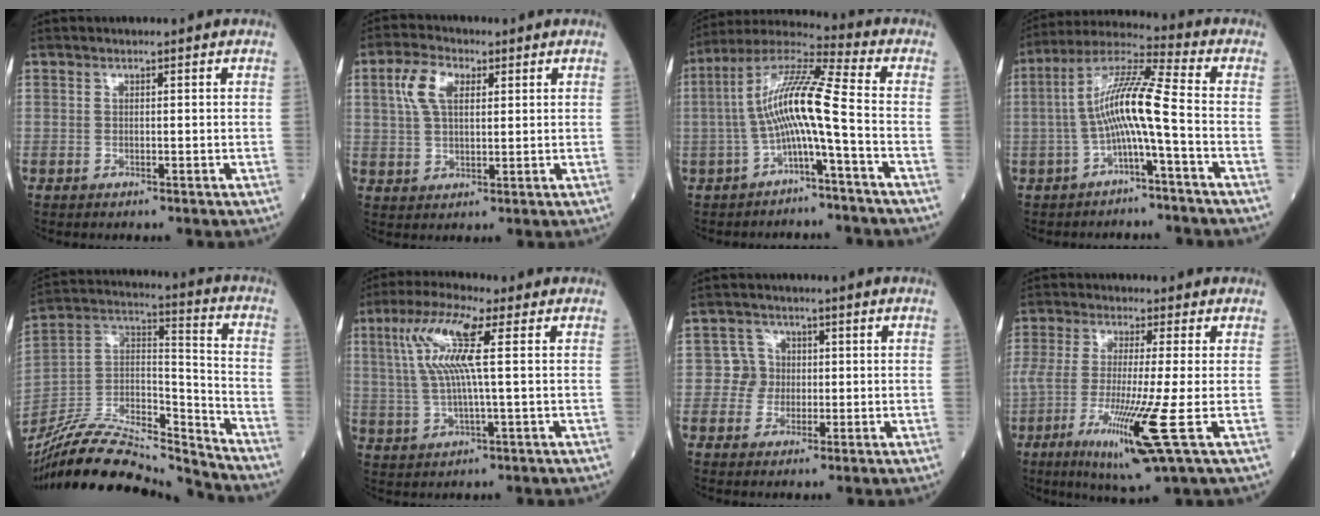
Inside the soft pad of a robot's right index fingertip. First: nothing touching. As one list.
[{"total": 6.4, "force": [2.4, 3.3, 5.0], "torque": [-0.115, 0.015, 0.048]}, {"total": 10.6, "force": [-2.3, -0.2, 10.4], "torque": [-0.203, 0.031, -0.049]}, {"total": 9.7, "force": [-2.1, -0.3, 9.5], "torque": [-0.182, 0.028, -0.045]}, {"total": 23.0, "force": [-21.4, 3.4, 7.5], "torque": [-0.168, 0.014, -0.373]}, {"total": 9.8, "force": [2.7, 0.2, 9.5], "torque": [-0.206, 0.016, 0.051]}, {"total": 3.2, "force": [0.0, 3.2, 0.0], "torque": [0.012, 0.008, -0.002]}, {"total": 11.9, "force": [-4.1, -1.1, 11.1], "torque": [-0.225, -0.037, -0.074]}]